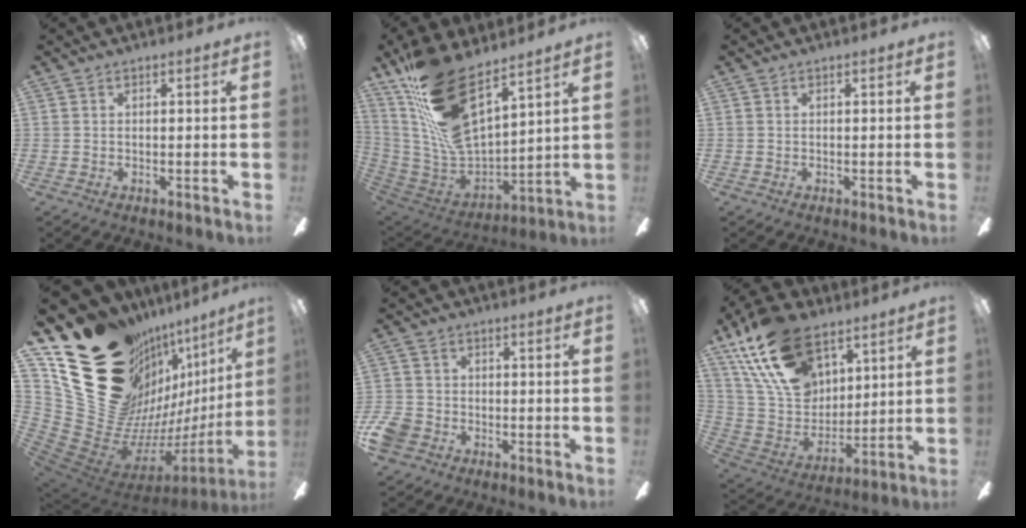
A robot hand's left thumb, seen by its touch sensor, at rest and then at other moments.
{"total": 20.5, "force": [13.1, 8.2, 13.5], "torque": [-0.271, -0.092, 0.236]}
{"total": 0.0}
{"total": 28.5, "force": [14.2, 19.1, 15.6], "torque": [-0.231, -0.163, 0.340]}
{"total": 5.8, "force": [-2.7, 4.5, 2.4], "torque": [-0.063, 0.018, -0.052]}
{"total": 24.2, "force": [13.8, 14.4, 13.7], "torque": [-0.271, -0.062, 0.252]}